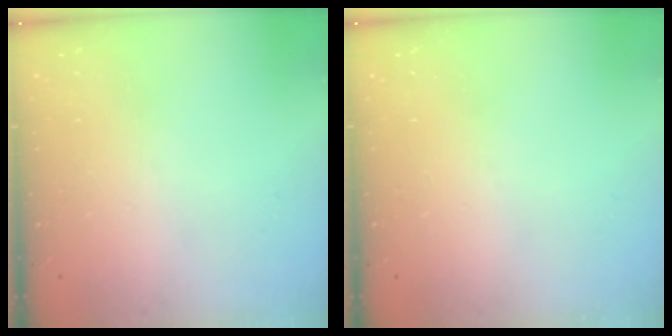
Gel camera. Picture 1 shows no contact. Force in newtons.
{"total": 0.0}